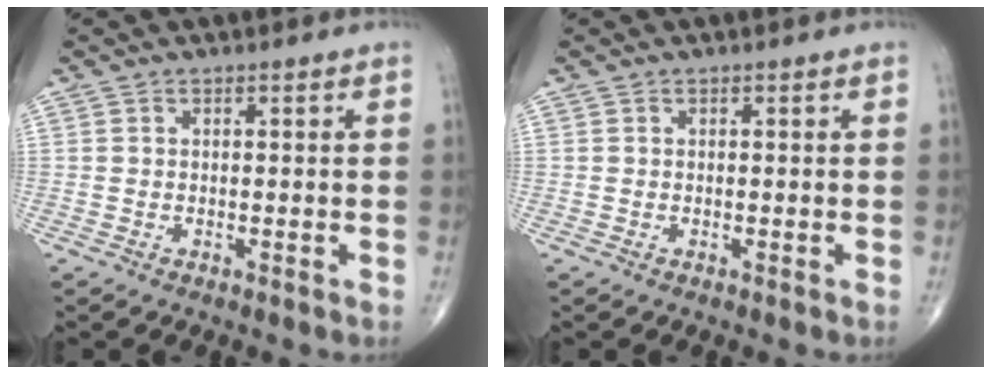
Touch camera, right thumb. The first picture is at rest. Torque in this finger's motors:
{"motor_torque": [-0.08, 0.08, 0.00, -0.04, 0.03]}